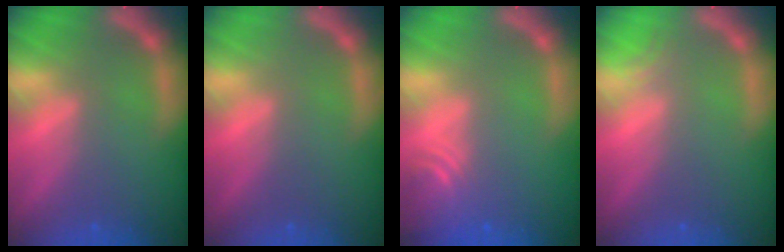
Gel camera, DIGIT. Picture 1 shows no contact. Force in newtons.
{"total": 0.0}
{"total": 4.0}
{"total": 0.9}